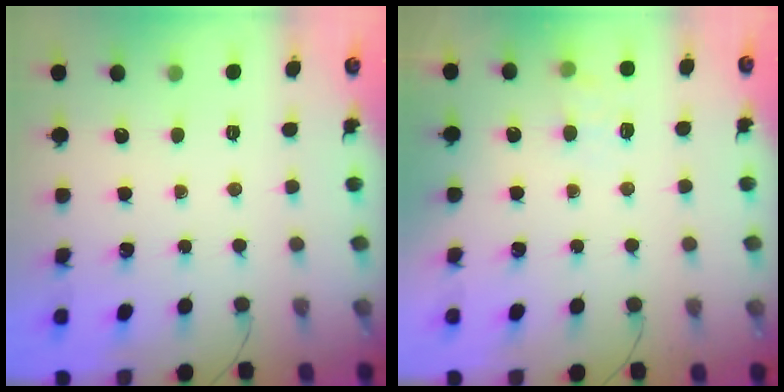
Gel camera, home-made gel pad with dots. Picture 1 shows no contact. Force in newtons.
{"total": 7.9, "press": 7.8, "slide": 1.6}